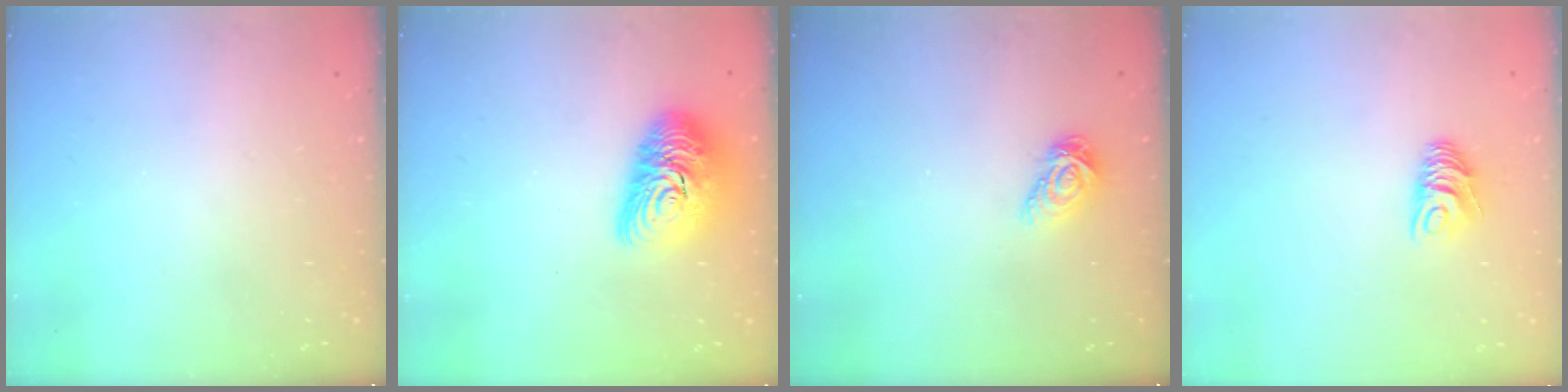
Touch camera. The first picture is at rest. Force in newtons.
{"total": 13.9, "press": 13.9, "slide": 1.0}
{"total": 6.4, "press": 6.4, "slide": 0.2}
{"total": 7.0, "press": 7.0, "slide": 0.2}